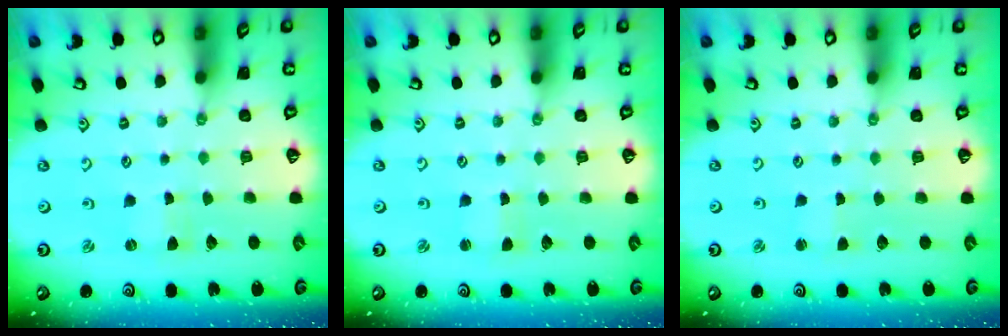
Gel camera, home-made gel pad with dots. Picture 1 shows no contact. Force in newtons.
{"total": 0.9, "press": 0.9, "slide": 0.1}
{"total": 1.6, "press": 1.6, "slide": 0.3}